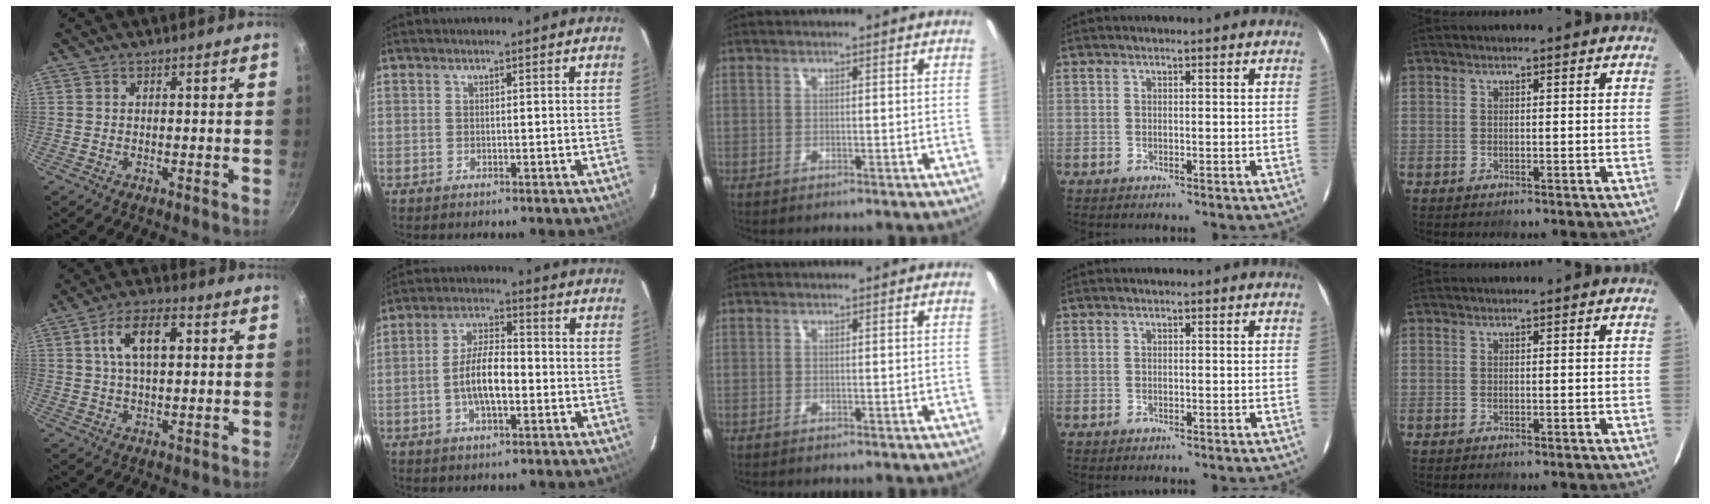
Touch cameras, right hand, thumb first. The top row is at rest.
{"thumb": {"total": 9.7, "force": [2.5, 4.9, 8.0], "torque": [-0.126, 0.013, 0.038]}, "index": {"total": 8.6, "force": [-2.0, 3.3, 7.6], "torque": [-0.149, 0.007, -0.034]}}